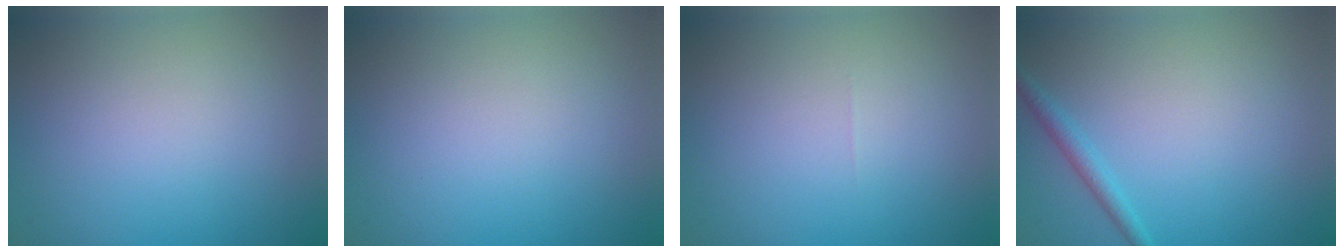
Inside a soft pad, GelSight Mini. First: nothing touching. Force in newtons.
{"total": 0.0}
{"total": 0.0}
{"total": 1.5, "press": 1.5, "slide": 0.1}